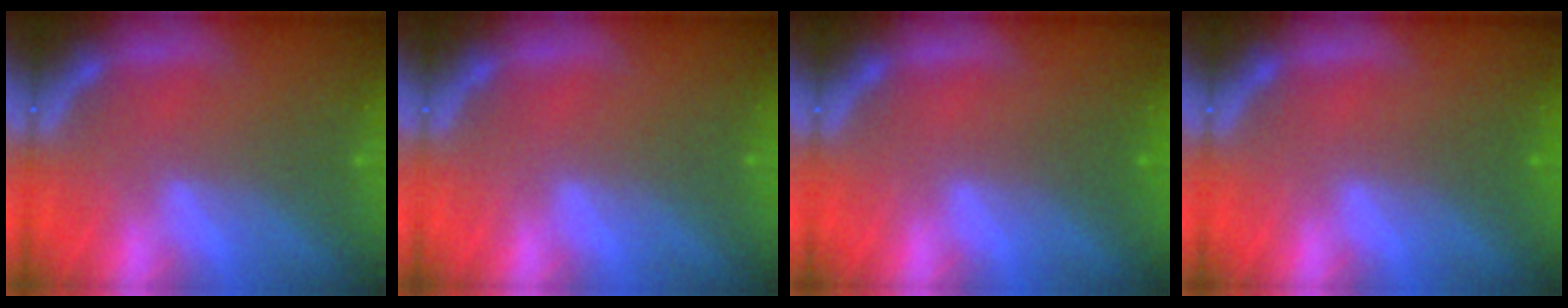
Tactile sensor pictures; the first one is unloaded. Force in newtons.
{"total": 0.0}
{"total": 0.9}
{"total": 0.9}